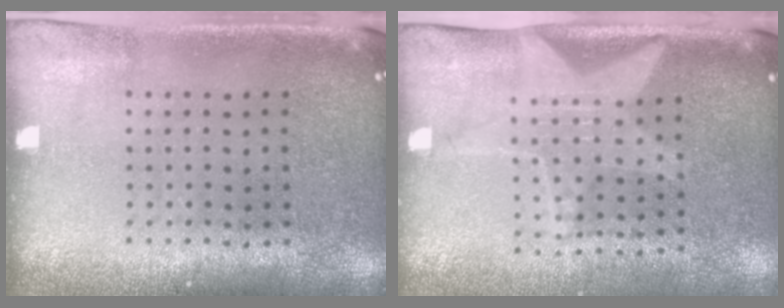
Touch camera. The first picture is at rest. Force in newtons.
{"total": 1.8, "press": 1.5, "slide": 1.1}